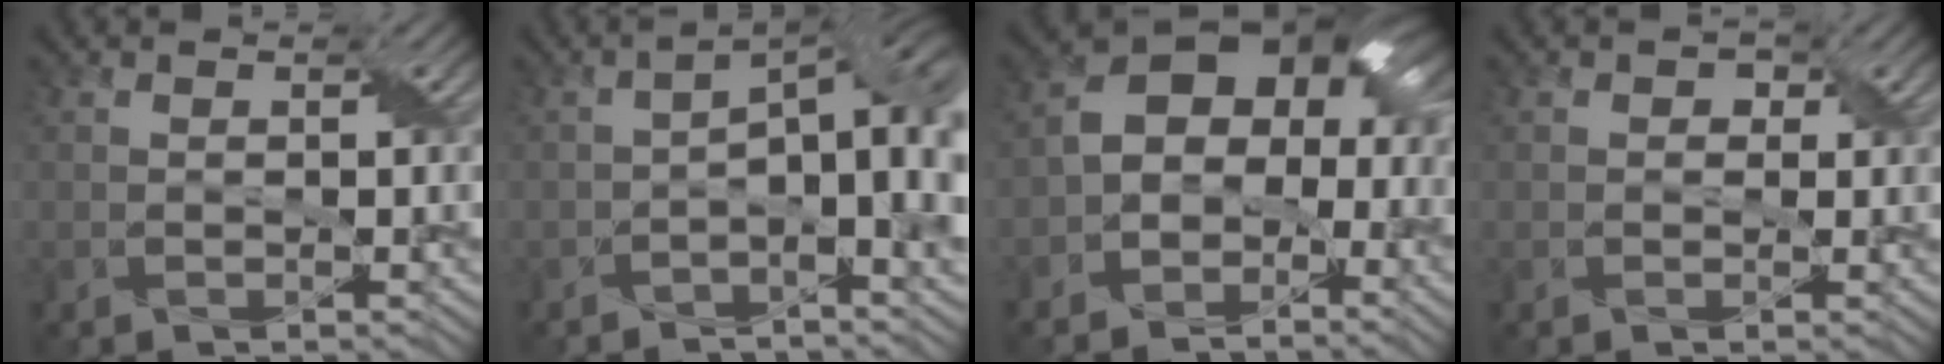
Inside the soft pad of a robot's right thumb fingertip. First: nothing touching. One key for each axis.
{"total": 10.6, "fx": -1.0, "fy": 4.4, "fz": 9.5, "tx": -0.135, "ty": -0.005, "tz": -0.014}
{"total": 12.3, "fx": -2.1, "fy": 9.1, "fz": 8.0, "tx": -0.120, "ty": -0.006, "tz": -0.038}
{"total": 1.2, "fx": 0.3, "fy": 1.0, "fz": 0.5, "tx": -0.007, "ty": -0.002, "tz": -0.001}